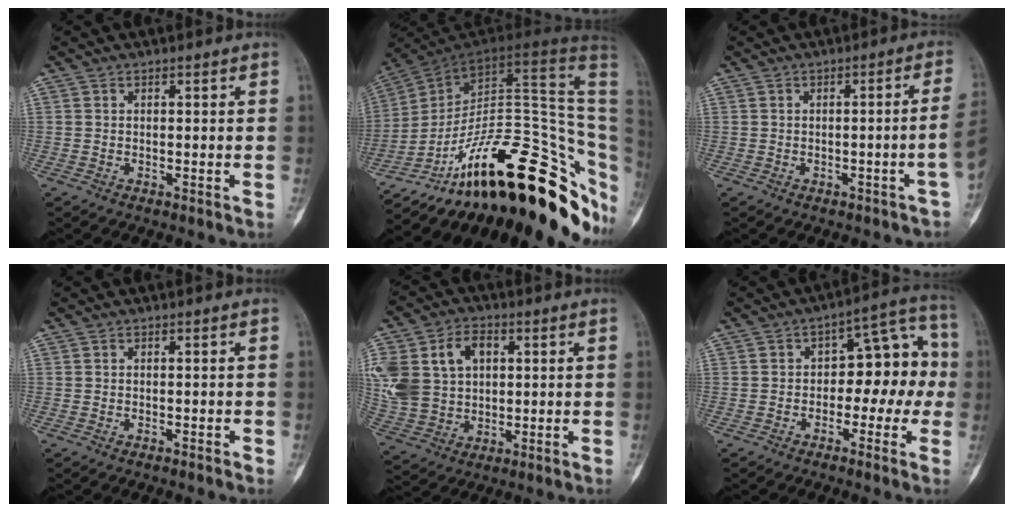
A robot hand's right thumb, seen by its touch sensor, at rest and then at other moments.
{"total": 34.4, "force": [-12.3, 13.8, 29.0], "torque": [-0.305, 0.096, -0.179]}
{"total": 3.4, "force": [-0.9, -0.7, 3.2], "torque": [-0.049, 0.020, -0.009]}
{"total": 0.6, "force": [-0.3, 0.3, 0.4], "torque": [-0.009, 0.007, -0.004]}
{"total": 17.4, "force": [3.8, 13.0, 10.9], "torque": [-0.228, 0.016, 0.083]}
{"total": 11.6, "force": [-1.3, 7.1, 9.1], "torque": [-0.076, 0.048, -0.027]}